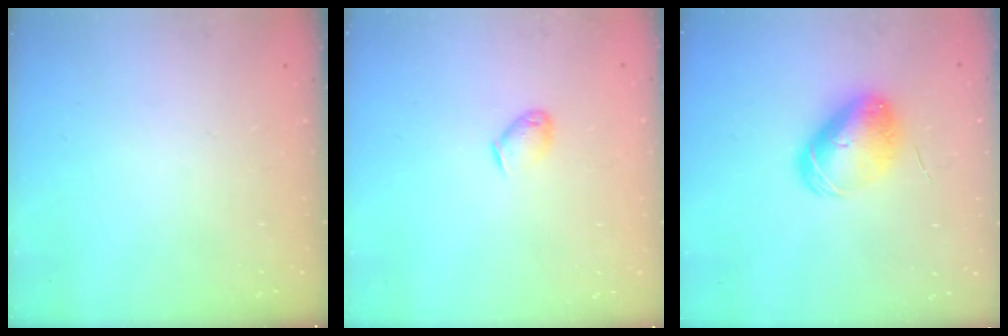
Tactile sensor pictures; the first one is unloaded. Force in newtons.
{"total": 4.0, "press": 3.9, "slide": 0.8}
{"total": 8.8, "press": 8.7, "slide": 1.5}